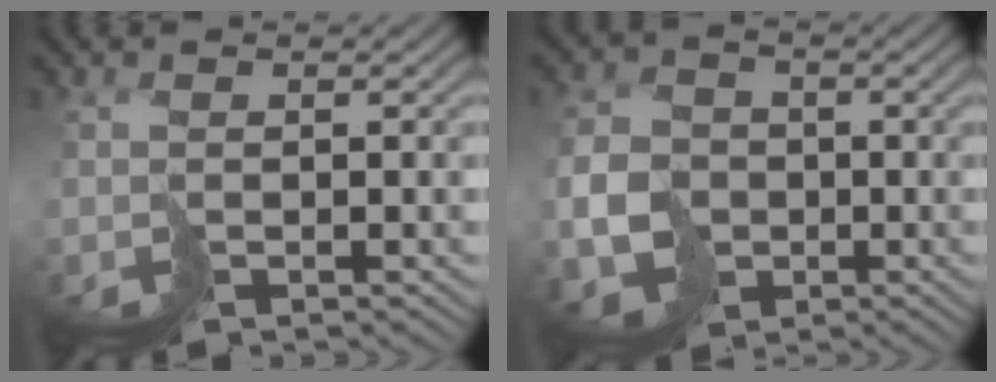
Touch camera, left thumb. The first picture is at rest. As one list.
[{"total": 7.0, "force": [-2.0, 5.9, 3.3], "torque": [-0.087, -0.014, -0.046]}]